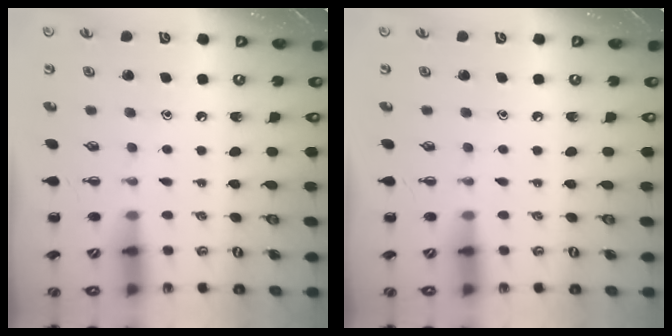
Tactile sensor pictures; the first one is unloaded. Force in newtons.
{"total": 0.0}